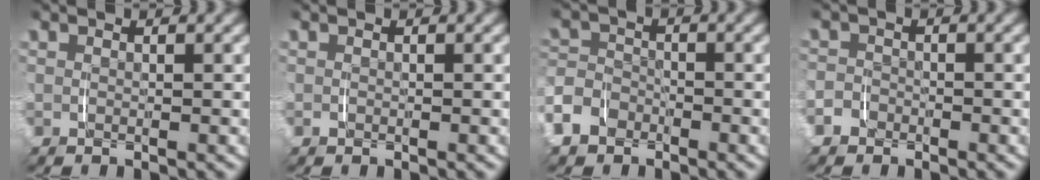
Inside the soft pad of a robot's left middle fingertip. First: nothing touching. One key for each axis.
{"total": 0.0}
{"total": 5.0, "fx": -2.7, "fy": 4.0, "fz": 1.3, "tx": -0.035, "ty": -0.011, "tz": -0.052}
{"total": 2.7, "fx": -1.5, "fy": 2.3, "fz": 0.2, "tx": -0.014, "ty": -0.005, "tz": -0.033}